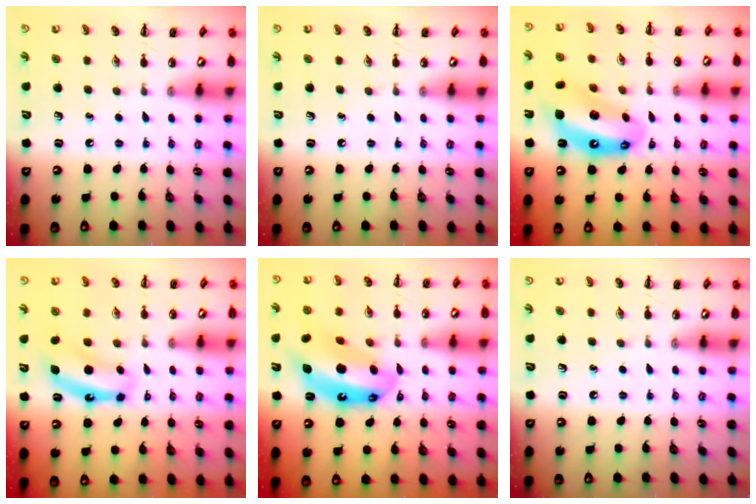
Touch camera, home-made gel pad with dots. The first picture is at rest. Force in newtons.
{"total": 0.0}
{"total": 12.1, "press": 11.7, "slide": 3.1}
{"total": 7.4, "press": 7.3, "slide": 1.1}
{"total": 14.4, "press": 13.8, "slide": 4.0}
{"total": 0.0}